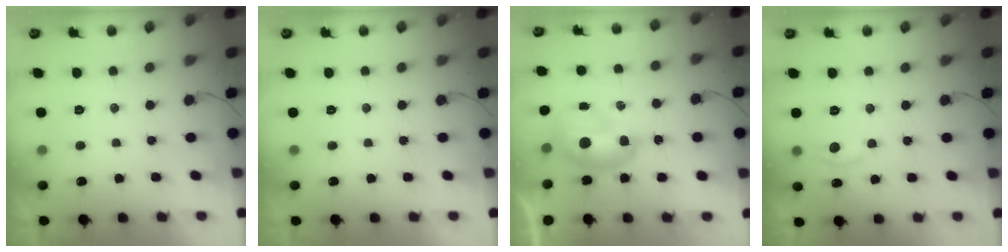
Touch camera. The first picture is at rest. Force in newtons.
{"total": 0.0}
{"total": 7.8, "press": 7.8, "slide": 0.7}
{"total": 6.1, "press": 6.1, "slide": 0.8}